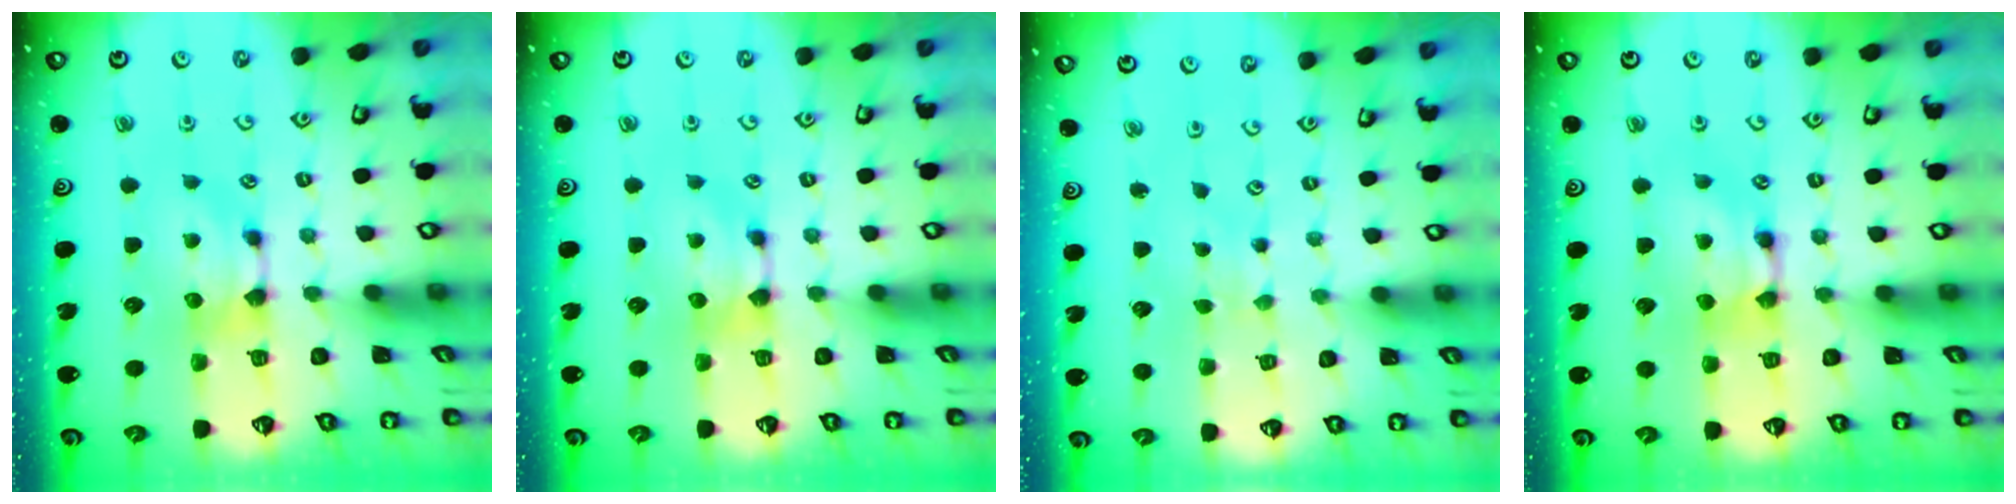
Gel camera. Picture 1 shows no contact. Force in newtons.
{"total": 0.0}
{"total": 3.2, "press": 3.2, "slide": 0.1}
{"total": 2.1, "press": 2.1, "slide": 0.1}